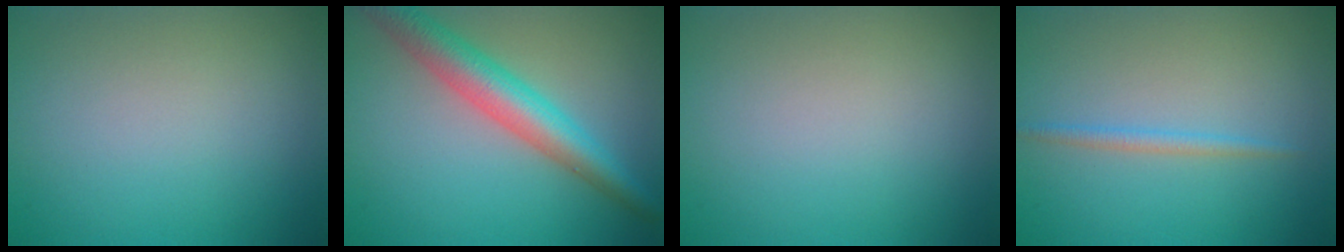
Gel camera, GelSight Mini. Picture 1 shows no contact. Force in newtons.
{"total": 5.7, "press": 5.6, "slide": 0.2}
{"total": 0.0}
{"total": 1.2, "press": 1.2, "slide": 0.1}